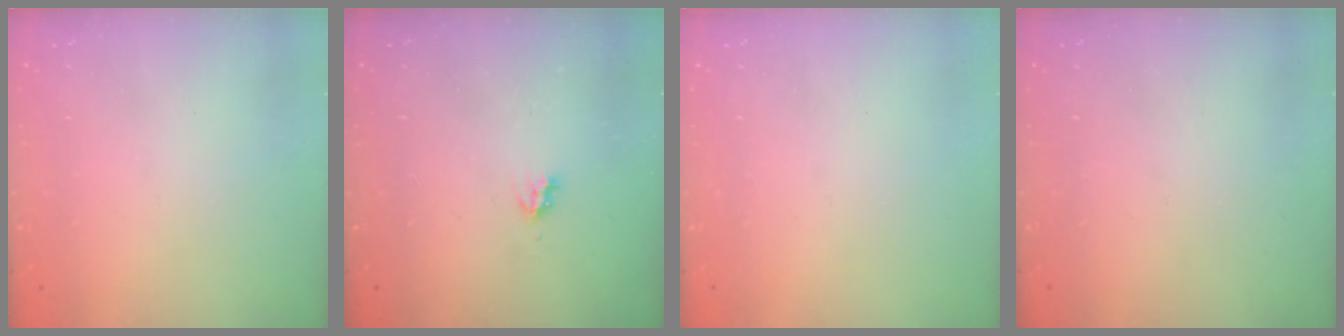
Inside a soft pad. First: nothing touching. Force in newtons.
{"total": 2.6, "press": 2.6, "slide": 0.4}
{"total": 0.0}
{"total": 0.0}